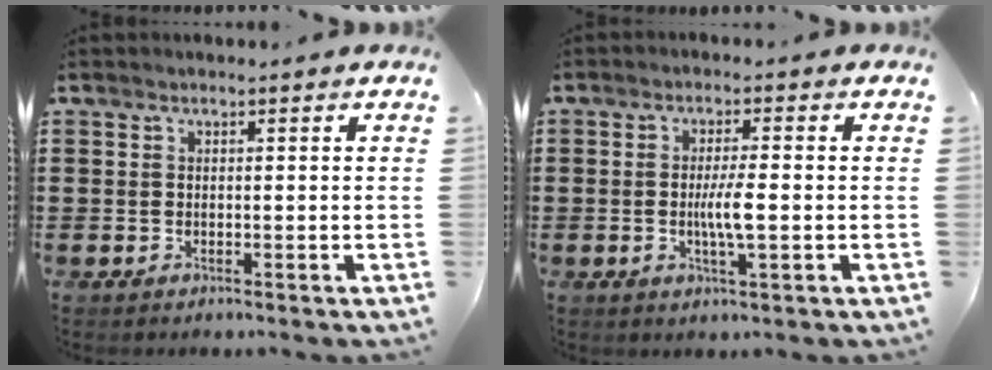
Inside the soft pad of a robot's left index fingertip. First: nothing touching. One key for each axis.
{"total": 4.5, "fx": -0.4, "fy": 0.6, "fz": 4.4, "tx": -0.084, "ty": -0.003, "tz": -0.012}